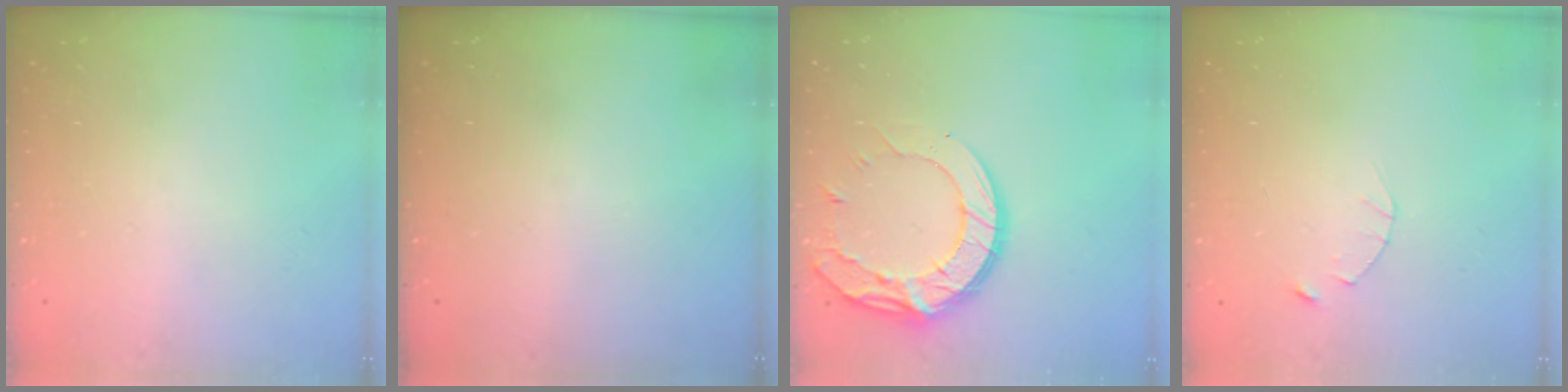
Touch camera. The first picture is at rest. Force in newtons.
{"total": 0.0}
{"total": 14.4, "press": 14.3, "slide": 1.2}
{"total": 2.5, "press": 2.4, "slide": 0.3}